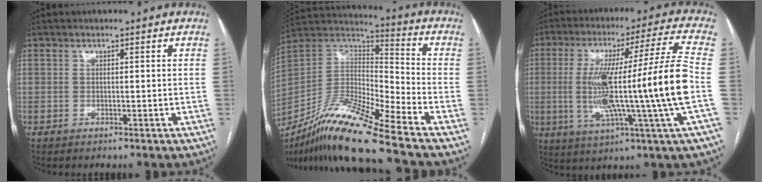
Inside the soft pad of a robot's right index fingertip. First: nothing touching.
{"total": 18.4, "force": [-13.6, 0.2, 12.3], "torque": [-0.246, -0.007, -0.250]}
{"total": 20.4, "force": [-2.2, -1.8, 20.2], "torque": [-0.337, 0.000, -0.050]}